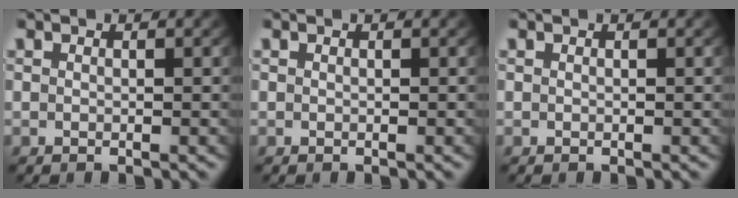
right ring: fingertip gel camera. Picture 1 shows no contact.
{"total": 0.0}
{"total": 0.7, "force": [-0.1, -0.6, -0.3], "torque": [0.004, -0.013, 0.009]}